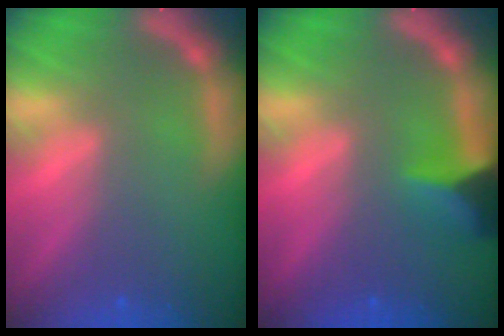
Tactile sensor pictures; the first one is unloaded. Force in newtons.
{"total": 4.0}